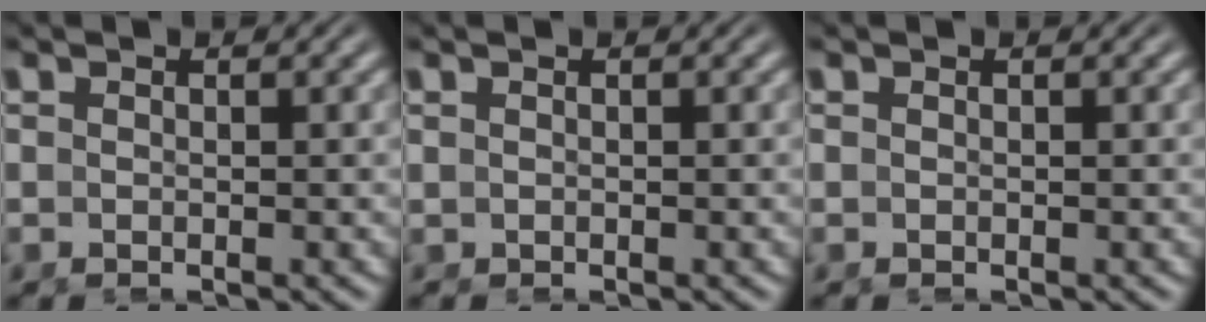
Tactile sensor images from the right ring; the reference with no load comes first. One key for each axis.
{"total": 0.0}
{"total": 0.0}